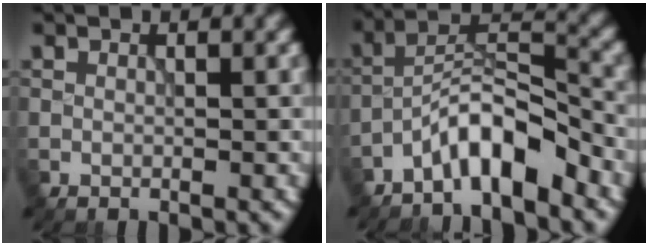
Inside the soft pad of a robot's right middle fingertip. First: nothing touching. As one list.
[{"total": 6.1, "force": [-4.3, 1.6, 4.0], "torque": [-0.066, 0.015, -0.085]}]